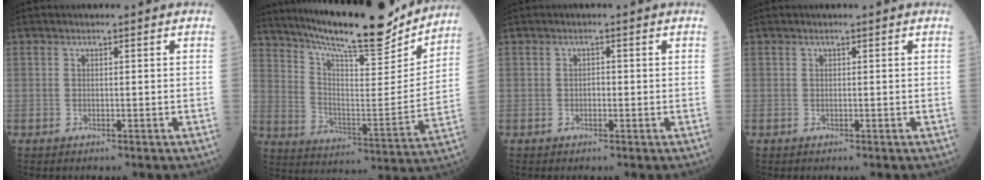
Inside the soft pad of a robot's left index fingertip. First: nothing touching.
{"total": 22.5, "force": [19.9, 2.8, 10.1], "torque": [-0.177, -0.025, 0.301]}
{"total": 0.8, "force": [-0.2, 0.4, 0.7], "torque": [-0.010, 0.003, -0.005]}
{"total": 0.0}